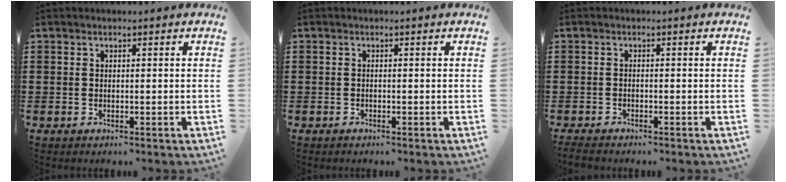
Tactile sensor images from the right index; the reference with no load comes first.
{"total": 0.0}
{"total": 1.1, "force": [-1.1, 0.1, 0.3], "torque": [-0.007, -0.004, -0.020]}